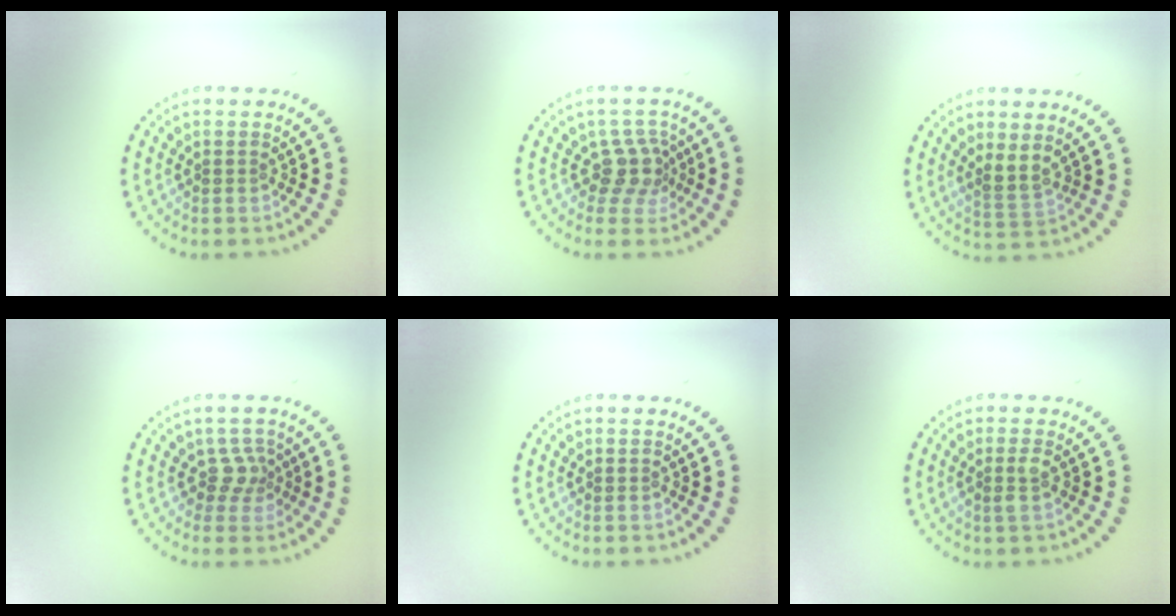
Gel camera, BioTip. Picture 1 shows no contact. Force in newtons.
{"total": 2.7, "press": 2.0, "slide": 1.8}
{"total": 2.0, "press": 1.7, "slide": 1.1}
{"total": 2.1, "press": 1.4, "slide": 1.5}
{"total": 0.0}
{"total": 1.2, "press": 1.1, "slide": 0.5}